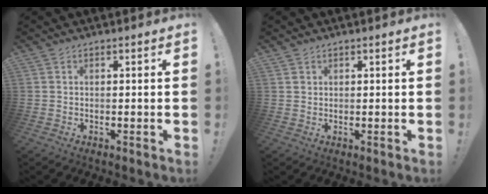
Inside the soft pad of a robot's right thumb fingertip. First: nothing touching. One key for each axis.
{"total": 1.2, "fx": 0.8, "fy": 0.9, "fz": 0.2, "tx": 0.001, "ty": -0.001, "tz": 0.015}